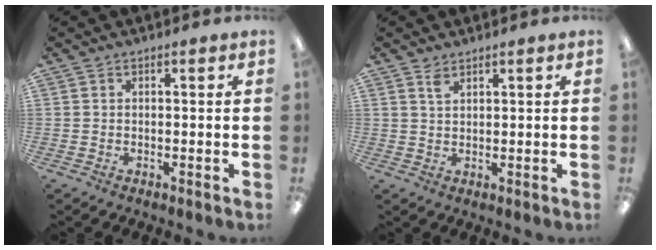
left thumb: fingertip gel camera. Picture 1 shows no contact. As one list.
[{"total": 2.4, "force": [1.9, 1.1, 1.0], "torque": [-0.017, -0.006, 0.034]}]